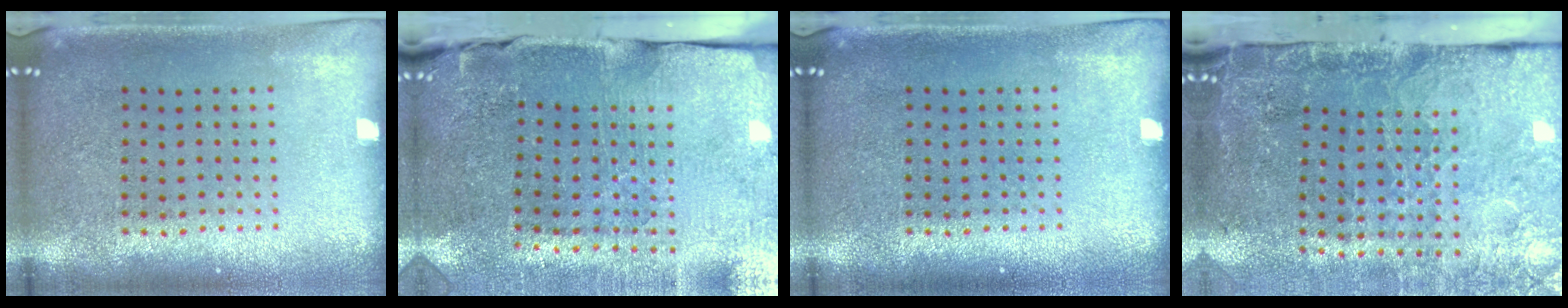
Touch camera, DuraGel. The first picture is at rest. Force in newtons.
{"total": 3.8, "press": 3.4, "slide": 1.7}
{"total": 0.0}
{"total": 5.0, "press": 3.6, "slide": 3.4}